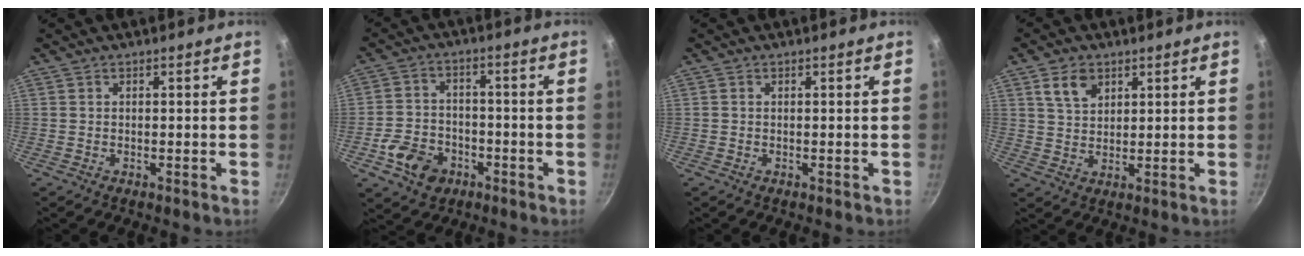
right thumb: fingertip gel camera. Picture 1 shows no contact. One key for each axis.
{"total": 9.4, "fx": -4.2, "fy": 7.2, "fz": 4.4, "tx": -0.064, "ty": 0.037, "tz": -0.072}
{"total": 0.0}
{"total": 5.8, "fx": 2.9, "fy": 3.8, "fz": 3.3, "tx": -0.048, "ty": -0.009, "tz": 0.057}